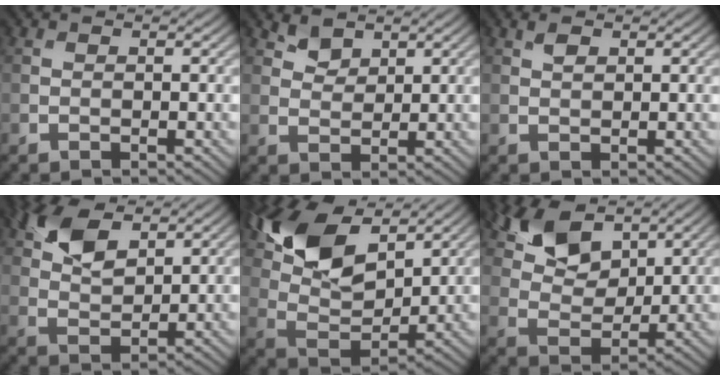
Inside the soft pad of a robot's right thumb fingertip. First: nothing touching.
{"total": 2.5, "force": [1.9, 1.4, 0.9], "torque": [-0.021, -0.005, 0.042]}
{"total": 1.3, "force": [0.7, 0.6, 0.8], "torque": [-0.019, 0.001, 0.015]}
{"total": 7.2, "force": [4.1, 3.5, 4.8], "torque": [-0.109, 0.006, 0.080]}
{"total": 13.9, "force": [7.7, 6.6, 9.5], "torque": [-0.210, 0.018, 0.148]}
{"total": 9.2, "force": [5.7, 4.9, 5.3], "torque": [-0.125, 0.005, 0.108]}